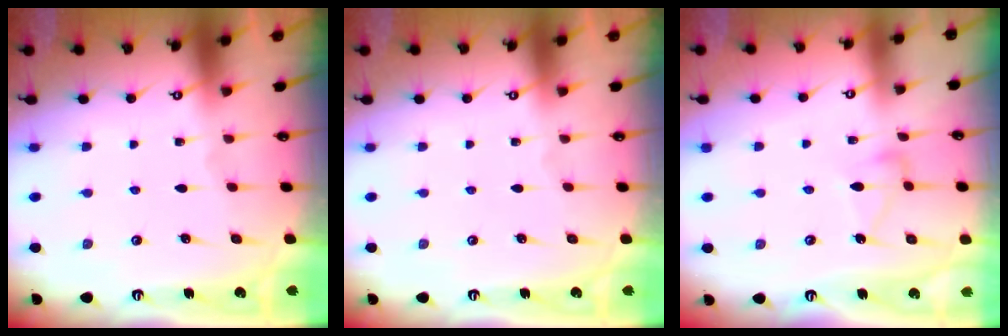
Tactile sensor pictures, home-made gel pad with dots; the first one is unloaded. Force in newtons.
{"total": 0.0}
{"total": 5.7, "press": 5.7, "slide": 0.2}